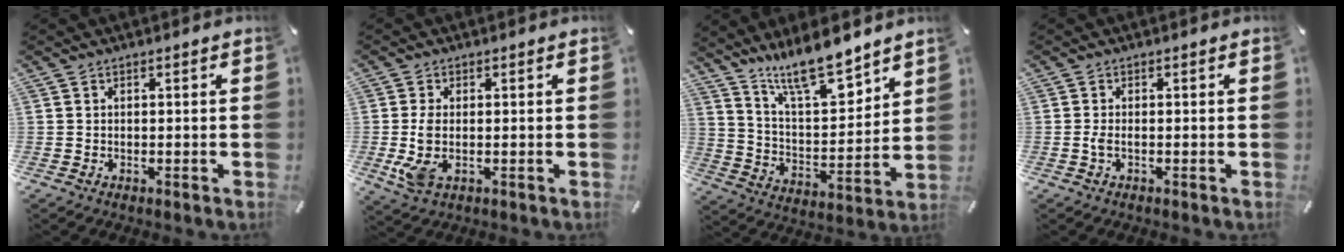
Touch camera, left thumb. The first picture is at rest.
{"total": 5.9, "force": [-0.4, 3.3, 4.9], "torque": [-0.111, -0.008, -0.011]}
{"total": 14.2, "force": [12.5, 3.4, 5.8], "torque": [-0.116, -0.088, 0.225]}
{"total": 1.7, "force": [-0.4, 0.4, 1.6], "torque": [-0.036, -0.007, -0.008]}